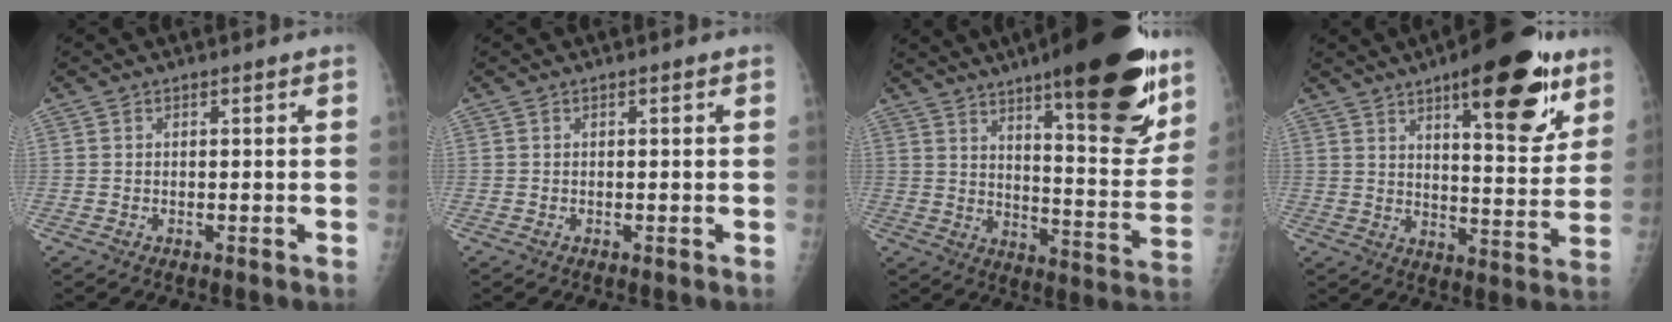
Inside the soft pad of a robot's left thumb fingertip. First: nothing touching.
{"total": 0.0}
{"total": 25.4, "force": [15.6, 6.3, 19.1], "torque": [-0.238, -0.070, 0.229]}
{"total": 20.1, "force": [11.1, 6.8, 15.3], "torque": [-0.175, -0.051, 0.158]}